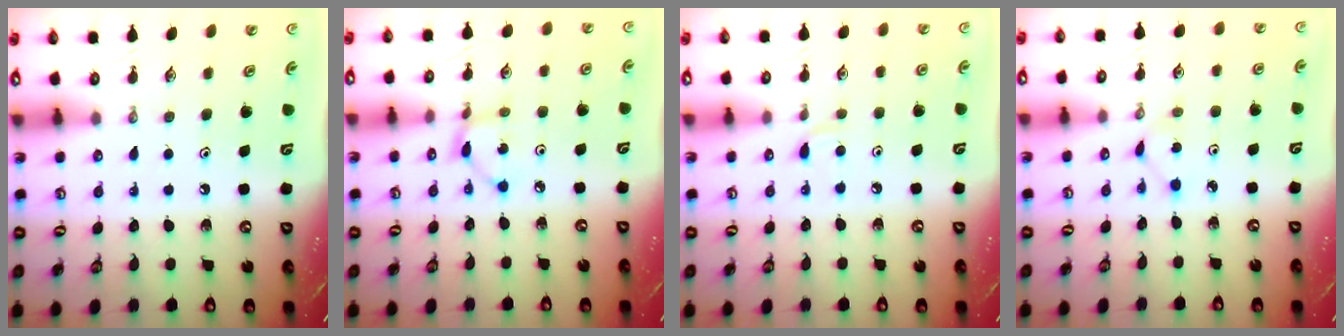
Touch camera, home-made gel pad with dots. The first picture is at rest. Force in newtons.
{"total": 3.1, "press": 3.1, "slide": 0.1}
{"total": 4.0, "press": 4.0, "slide": 0.6}
{"total": 1.8, "press": 1.7, "slide": 0.2}